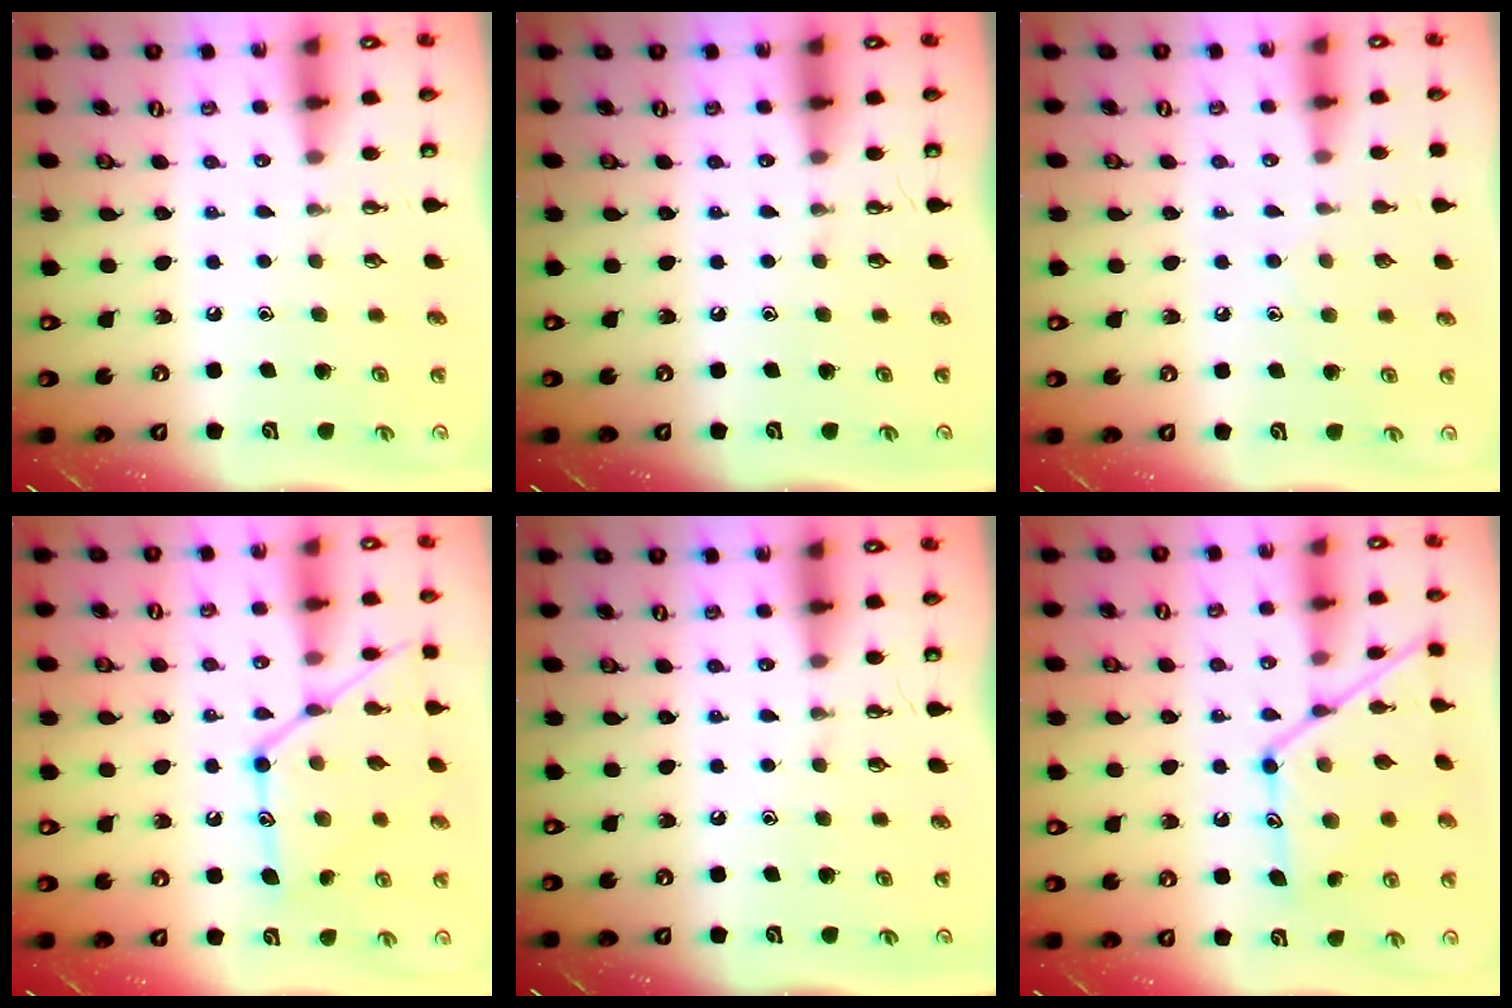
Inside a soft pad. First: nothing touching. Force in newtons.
{"total": 0.0}
{"total": 7.9, "press": 7.9, "slide": 0.8}
{"total": 16.5, "press": 16.4, "slide": 1.2}
{"total": 0.0}
{"total": 15.0, "press": 15.0, "slide": 0.9}